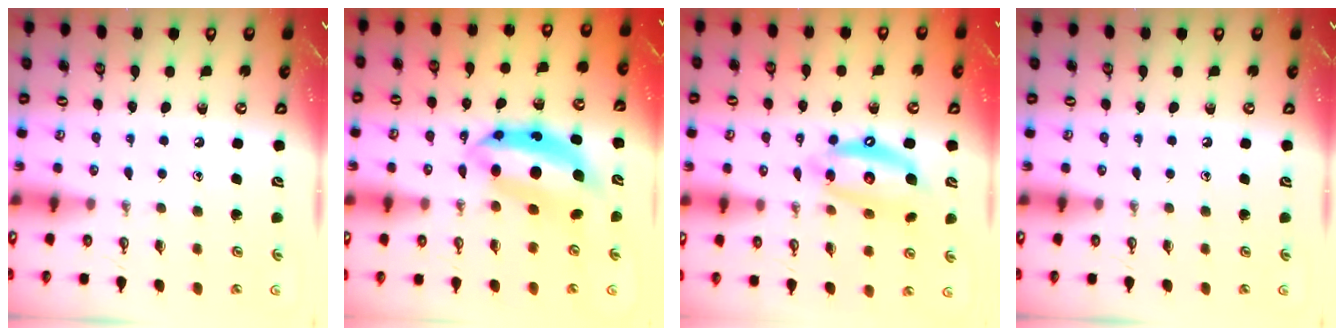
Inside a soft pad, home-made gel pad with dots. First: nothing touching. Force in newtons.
{"total": 9.7, "press": 9.6, "slide": 1.2}
{"total": 12.4, "press": 12.4, "slide": 0.9}
{"total": 0.0}